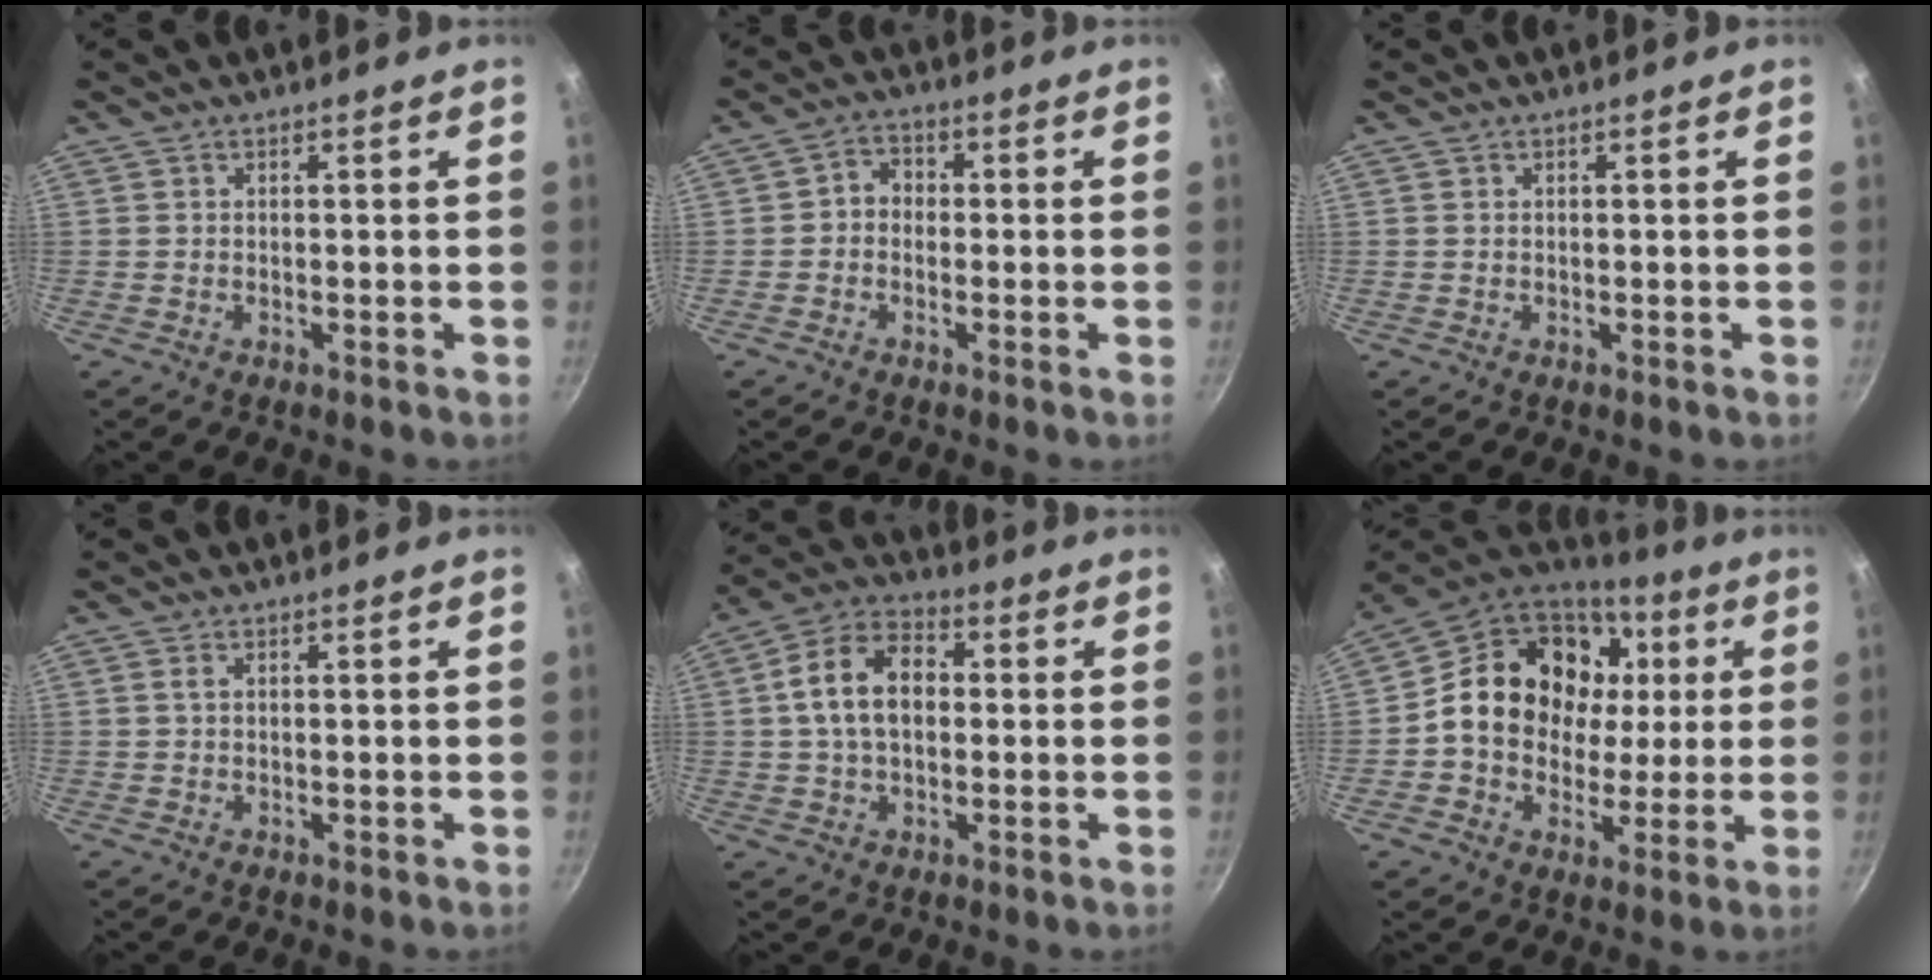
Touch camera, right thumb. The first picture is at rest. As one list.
[{"total": 3.4, "force": [-0.6, 2.9, 1.8], "torque": [-0.014, 0.014, -0.021]}, {"total": 0.0}, {"total": 1.0, "force": [0.3, 0.6, 0.7], "torque": [-0.013, 0.002, 0.004]}, {"total": 12.1, "force": [1.0, 8.0, 9.0], "torque": [-0.140, 0.026, 0.002]}, {"total": 20.5, "force": [3.4, 16.8, 11.2], "torque": [-0.169, 0.022, 0.052]}]